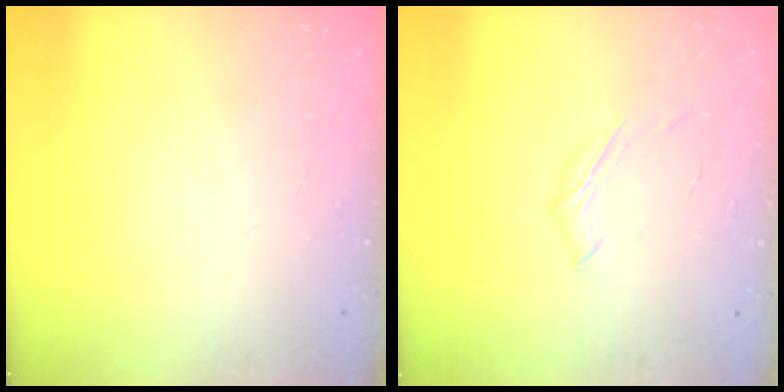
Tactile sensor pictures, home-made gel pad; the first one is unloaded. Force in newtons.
{"total": 4.7, "press": 4.6, "slide": 0.9}